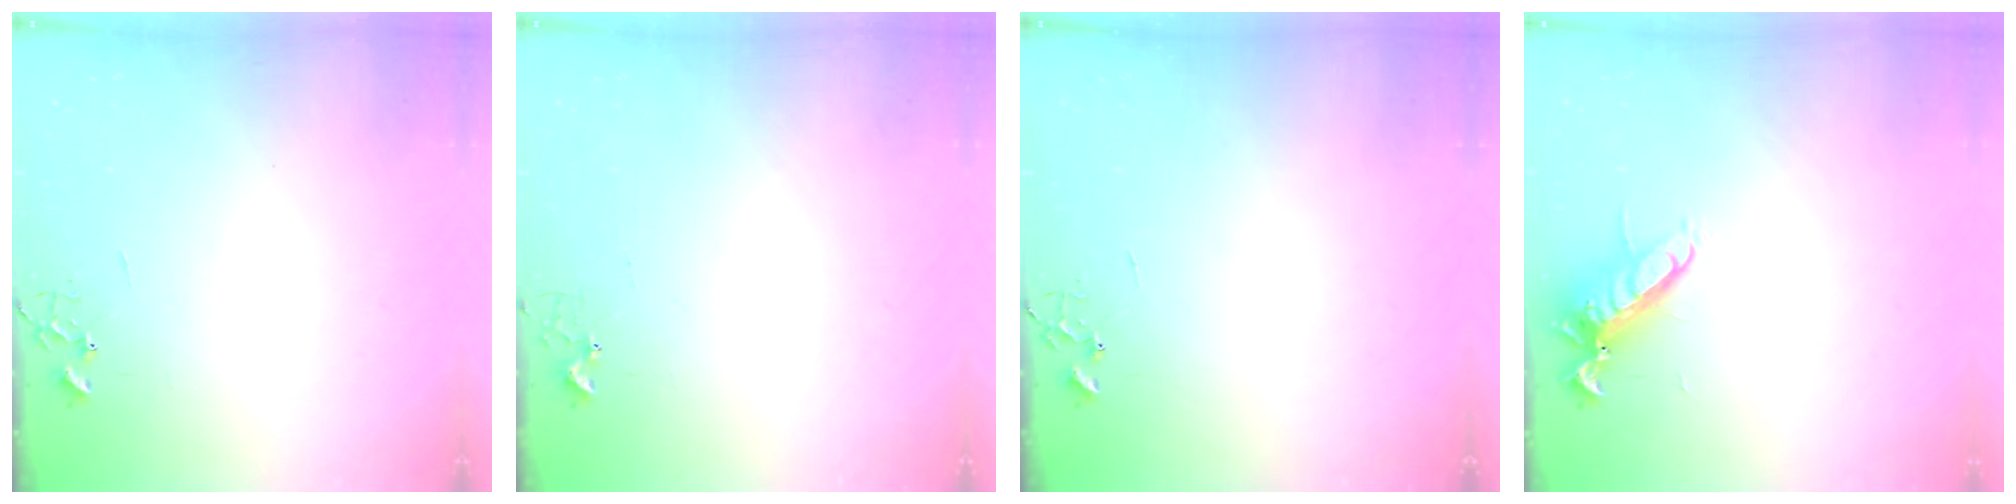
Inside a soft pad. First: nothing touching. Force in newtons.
{"total": 2.7, "press": 2.7, "slide": 0.3}
{"total": 0.0}
{"total": 12.4, "press": 12.3, "slide": 1.5}